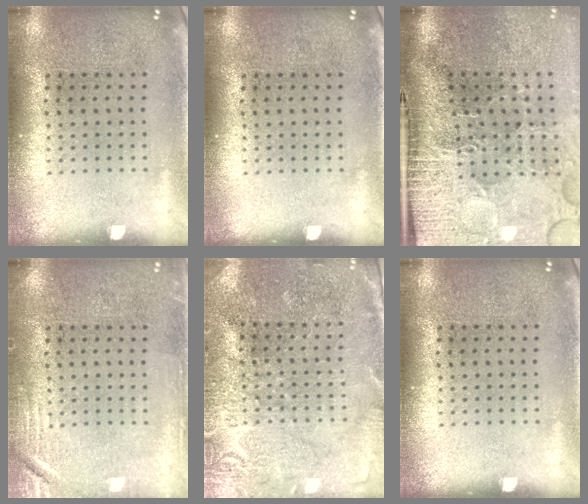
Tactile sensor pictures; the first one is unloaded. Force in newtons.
{"total": 0.0}
{"total": 5.2, "press": 4.1, "slide": 3.2}
{"total": 2.5, "press": 2.5, "slide": 0.4}
{"total": 3.1, "press": 3.1, "slide": 0.4}
{"total": 0.0}